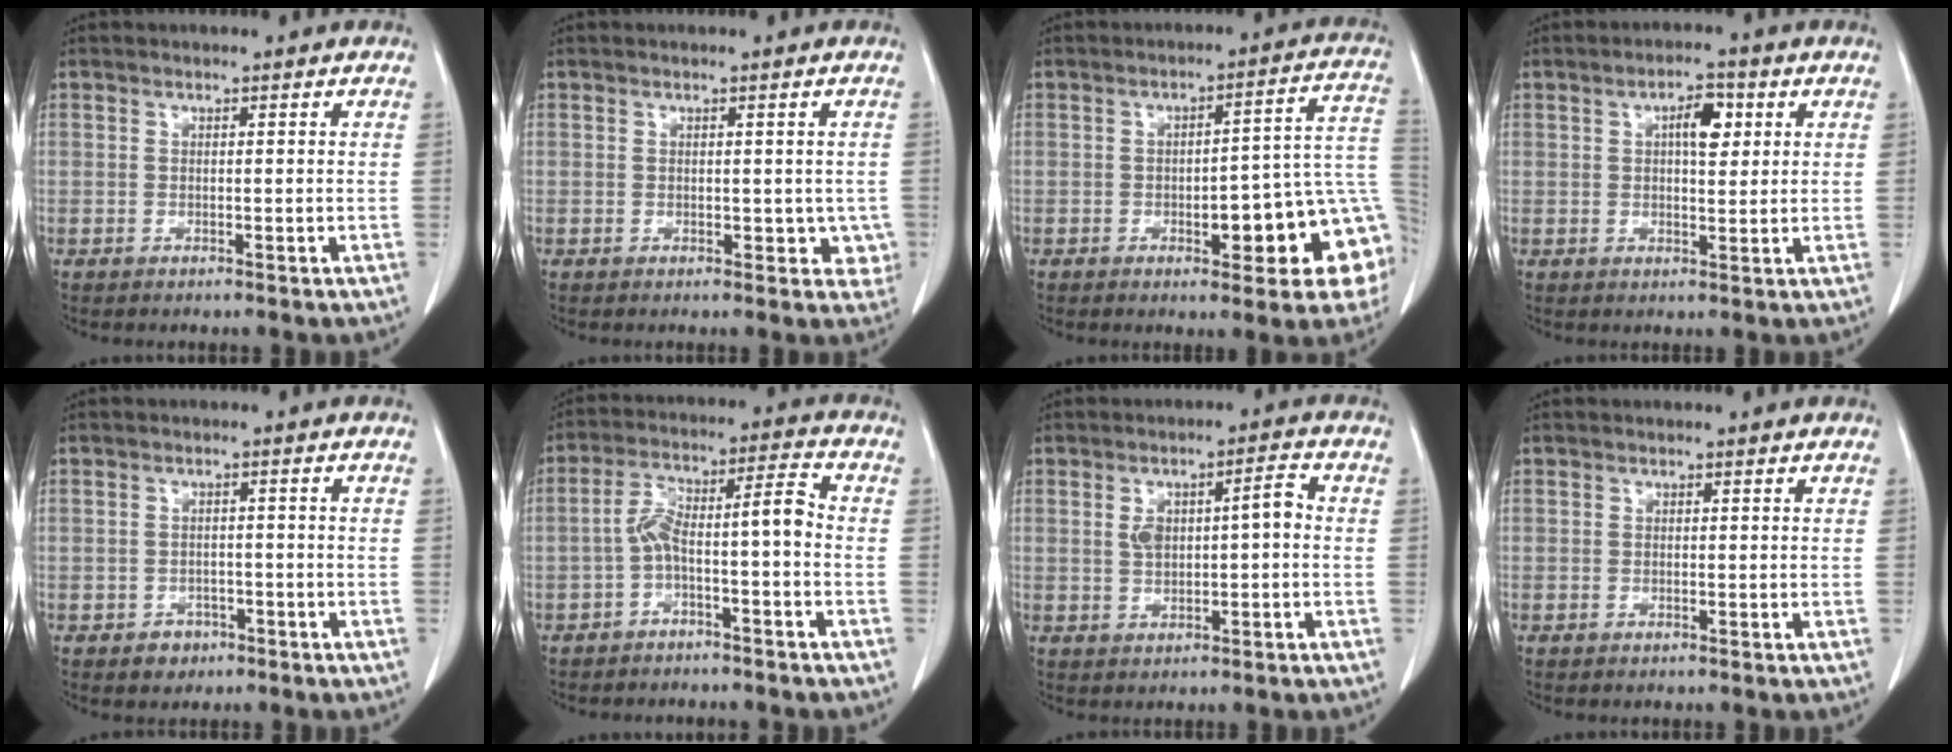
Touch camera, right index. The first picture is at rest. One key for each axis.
{"total": 3.1, "fx": -0.2, "fy": 2.3, "fz": 2.1, "tx": -0.003, "ty": 0.007, "tz": 0.001}
{"total": 14.8, "fx": -3.8, "fy": 3.9, "fz": 13.8, "tx": -0.111, "ty": 0.039, "tz": -0.039}
{"total": 4.8, "fx": 1.5, "fy": 1.9, "fz": 4.2, "tx": -0.068, "ty": 0.009, "tz": 0.023}
{"total": 2.7, "fx": -1.6, "fy": 2.1, "fz": 0.6, "tx": -0.006, "ty": 0.008, "tz": -0.018}
{"total": 7.8, "fx": -2.5, "fy": 1.3, "fz": 7.3, "tx": -0.133, "ty": 0.044, "tz": -0.043}
{"total": 5.6, "fx": 0.4, "fy": 1.9, "fz": 5.3, "tx": -0.094, "ty": 0.023, "tz": 0.011}
{"total": 0.0}